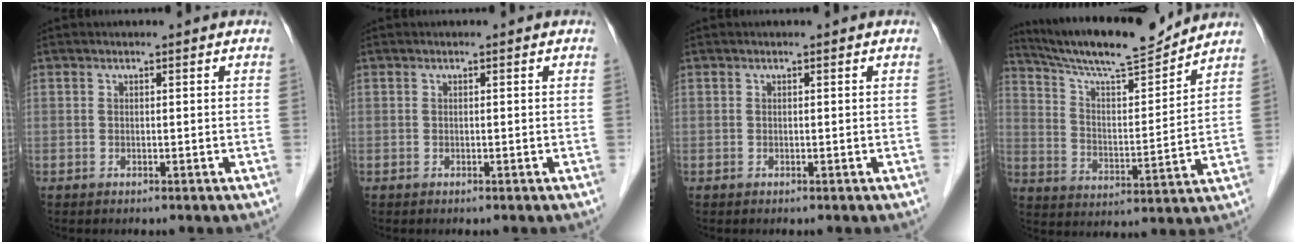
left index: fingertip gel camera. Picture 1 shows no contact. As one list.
[{"total": 0.0}, {"total": 0.0}, {"total": 15.3, "force": [14.2, 0.5, 5.6], "torque": [-0.107, 0.000, 0.237]}]